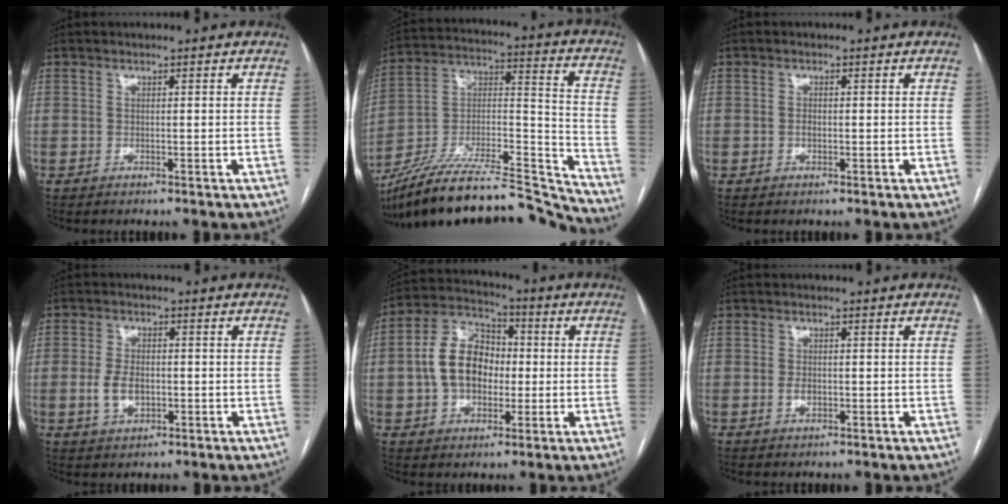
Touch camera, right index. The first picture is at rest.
{"total": 26.3, "force": [-24.5, 1.8, 9.2], "torque": [-0.134, 0.021, -0.393]}
{"total": 0.9, "force": [-0.2, 0.6, 0.7], "torque": [-0.014, 0.002, -0.005]}
{"total": 4.8, "force": [-0.9, 2.8, 3.8], "torque": [-0.079, 0.004, -0.012]}
{"total": 11.2, "force": [-0.5, 7.8, 8.0], "torque": [-0.173, 0.036, -0.009]}
{"total": 1.5, "force": [-0.3, 0.9, 1.2], "torque": [-0.021, 0.002, -0.004]}